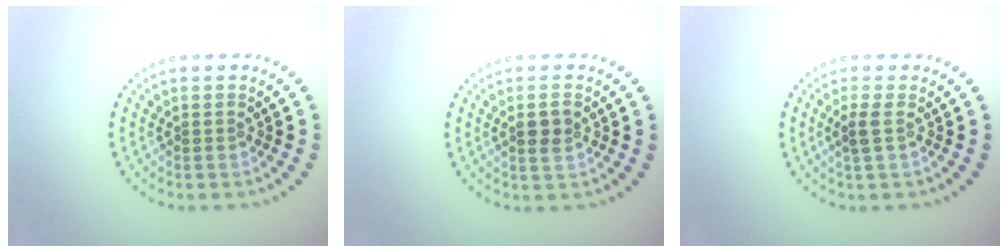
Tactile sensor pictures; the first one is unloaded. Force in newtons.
{"total": 1.8, "press": 1.7, "slide": 0.5}
{"total": 1.1, "press": 0.9, "slide": 0.7}